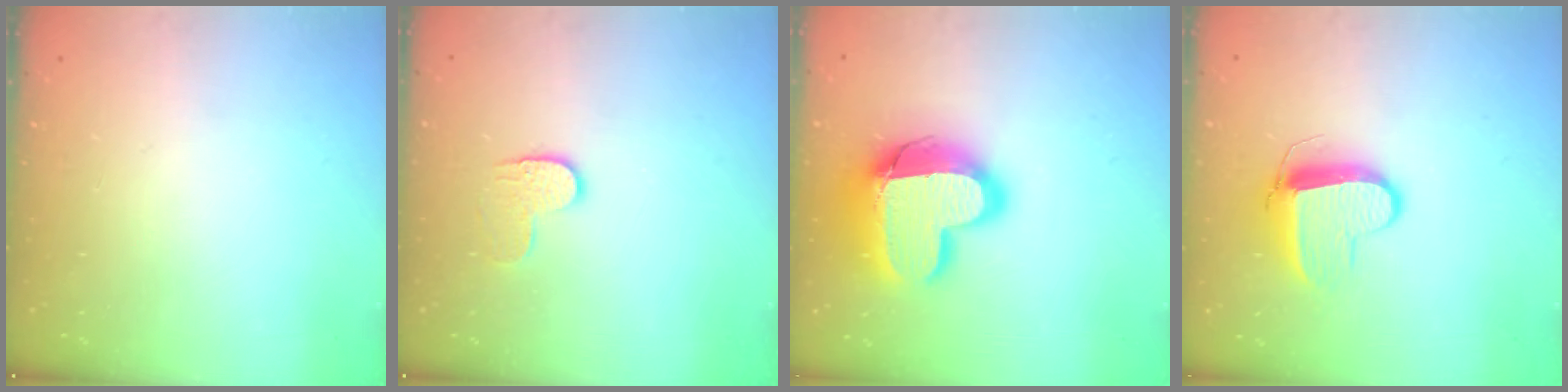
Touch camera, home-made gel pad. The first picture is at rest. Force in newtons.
{"total": 5.7, "press": 5.7, "slide": 0.5}
{"total": 18.9, "press": 18.9, "slide": 1.2}
{"total": 9.6, "press": 9.5, "slide": 0.9}